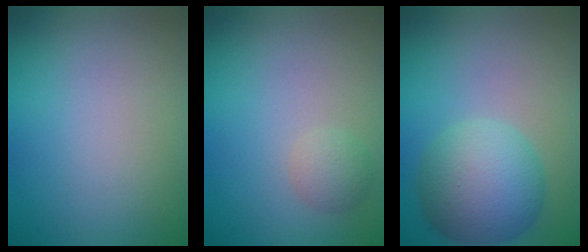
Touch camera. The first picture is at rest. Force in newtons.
{"total": 1.6, "press": 1.6, "slide": 0.1}
{"total": 7.2, "press": 7.2, "slide": 0.2}